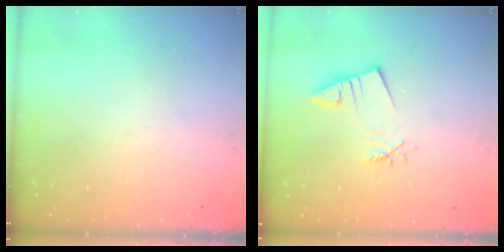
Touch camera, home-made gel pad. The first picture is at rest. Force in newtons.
{"total": 2.8, "press": 2.8, "slide": 0.4}